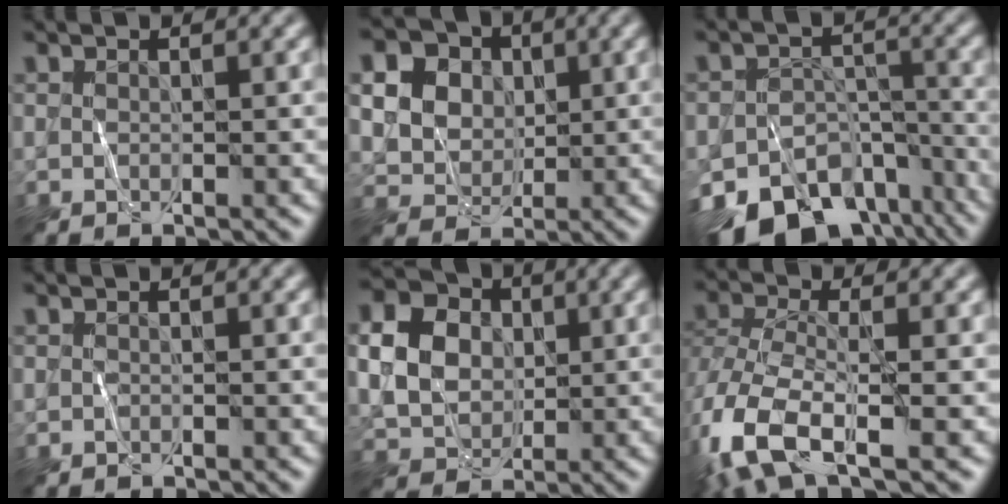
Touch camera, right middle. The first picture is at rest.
{"total": 15.1, "force": [5.1, 12.7, 6.4], "torque": [-0.154, 0.029, 0.079]}
{"total": 14.7, "force": [-10.3, 8.5, 6.2], "torque": [-0.108, -0.033, -0.135]}
{"total": 0.5, "force": [-0.3, 0.4, 0.2], "torque": [-0.003, -0.001, -0.005]}
{"total": 6.6, "force": [0.8, 5.3, 3.8], "torque": [-0.088, 0.008, 0.012]}
{"total": 8.4, "force": [-3.6, 3.9, 6.5], "torque": [-0.153, -0.004, -0.081]}